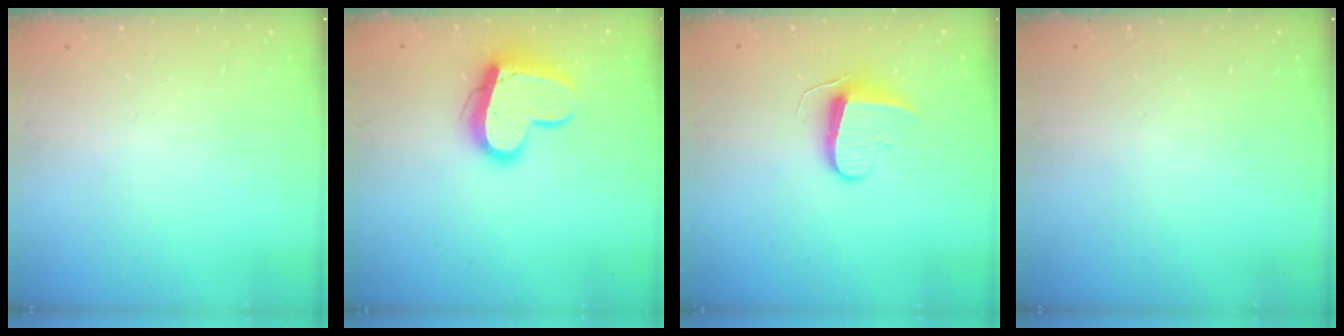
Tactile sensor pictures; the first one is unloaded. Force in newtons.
{"total": 14.0, "press": 14.0, "slide": 0.6}
{"total": 9.6, "press": 9.5, "slide": 0.7}
{"total": 0.0}